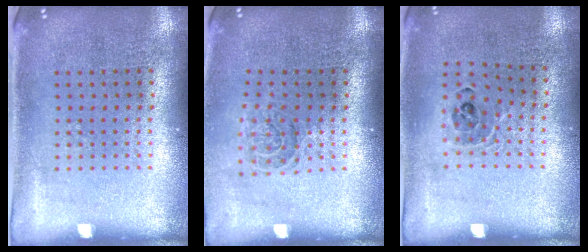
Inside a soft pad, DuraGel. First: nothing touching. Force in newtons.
{"total": 1.4, "press": 1.2, "slide": 0.8}
{"total": 0.9, "press": 0.9, "slide": 0.1}